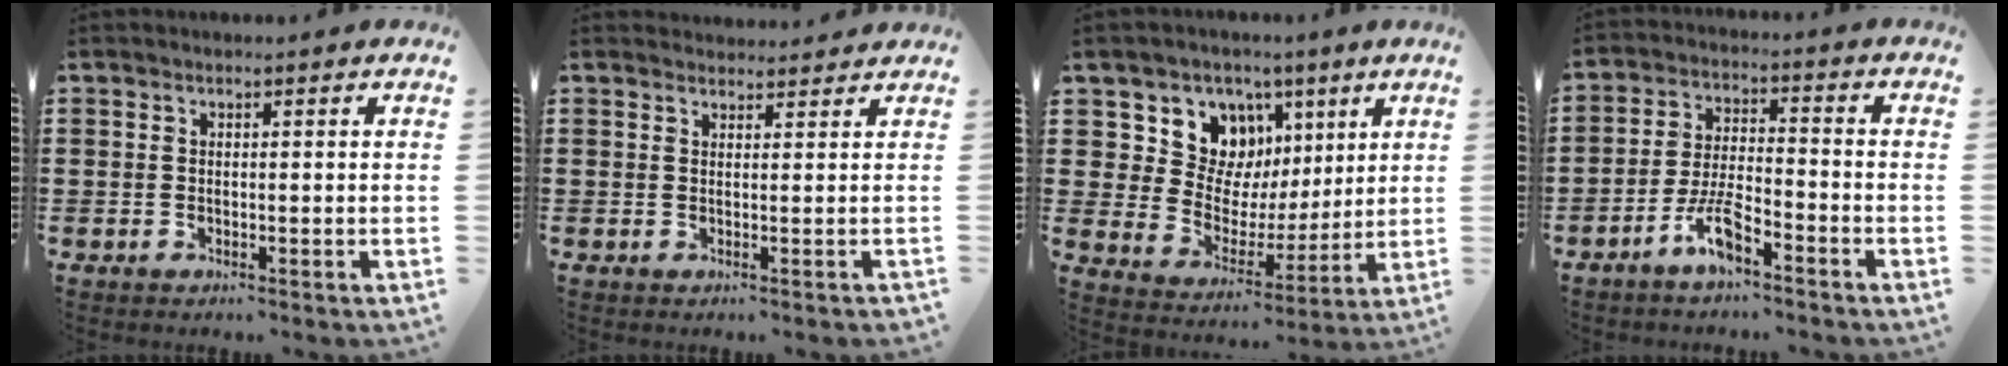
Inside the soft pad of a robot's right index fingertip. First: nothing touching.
{"total": 1.3, "force": [1.2, -0.1, -0.3], "torque": [0.002, 0.001, 0.025]}
{"total": 9.4, "force": [4.8, 7.6, 2.8], "torque": [-0.092, -0.029, 0.093]}
{"total": 6.2, "force": [-4.3, 1.5, 4.2], "torque": [-0.103, -0.001, -0.086]}